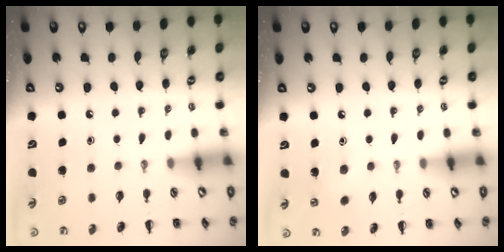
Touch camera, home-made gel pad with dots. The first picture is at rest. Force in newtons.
{"total": 5.0, "press": 4.8, "slide": 1.4}